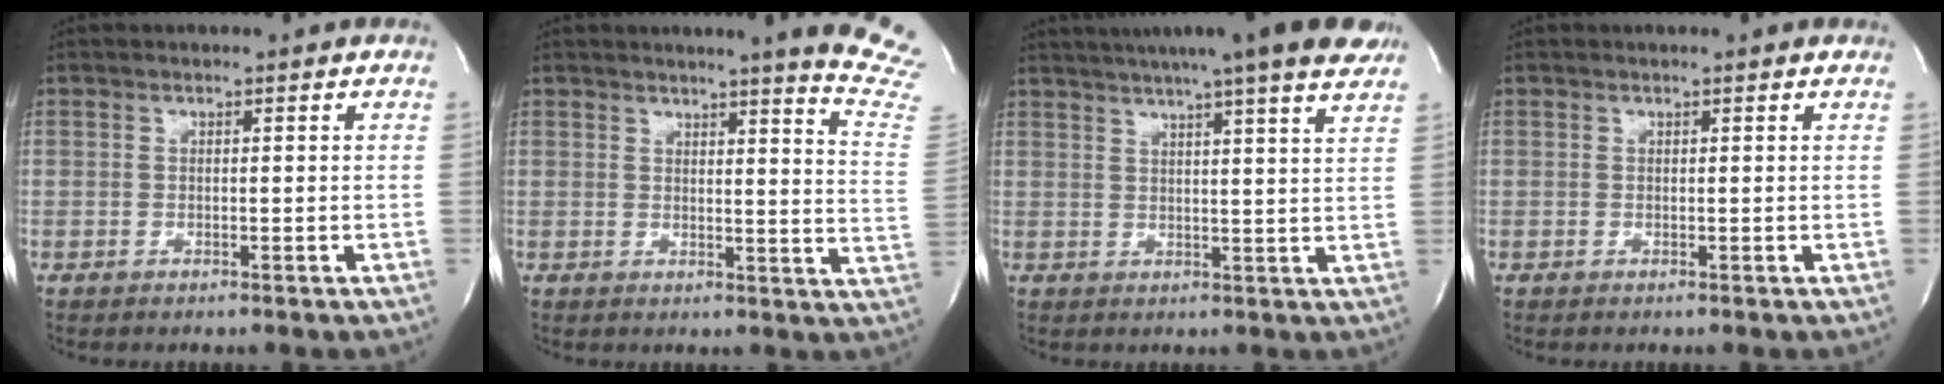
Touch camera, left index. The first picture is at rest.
{"total": 14.2, "force": [12.6, -1.4, 6.4], "torque": [-0.077, -0.119, 0.121]}
{"total": 18.2, "force": [15.0, 0.6, 10.2], "torque": [-0.162, 0.013, 0.187]}
{"total": 0.6, "force": [0.5, 0.2, 0.2], "torque": [-0.004, 0.001, 0.000]}